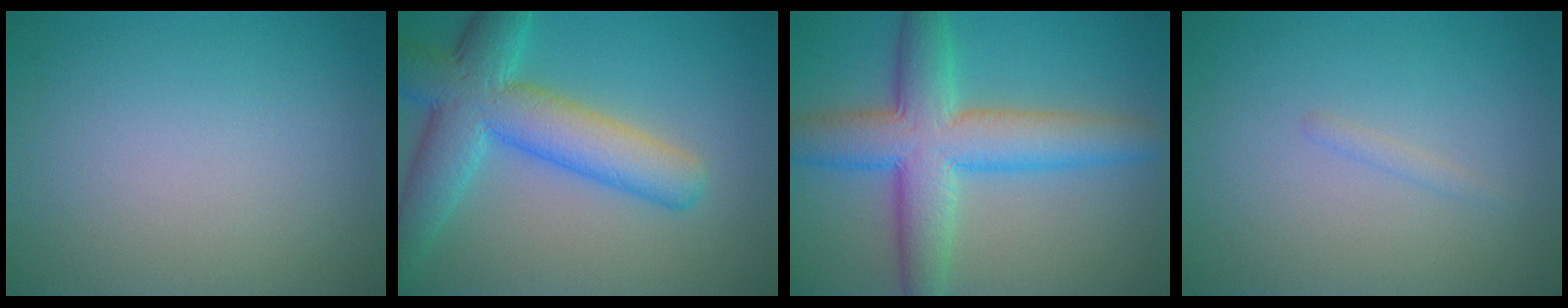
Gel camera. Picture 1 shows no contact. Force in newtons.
{"total": 7.0, "press": 7.0, "slide": 0.6}
{"total": 8.4, "press": 8.4, "slide": 0.2}
{"total": 0.6, "press": 0.6, "slide": 0.0}